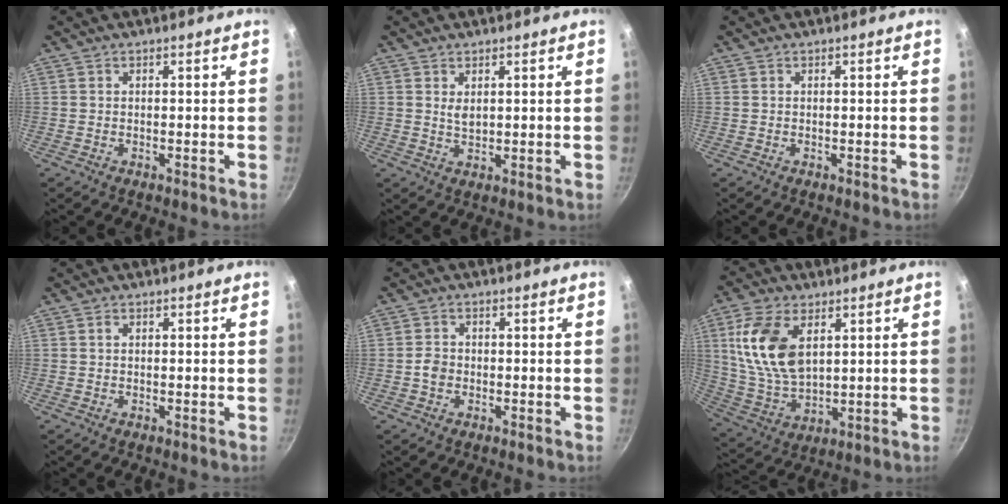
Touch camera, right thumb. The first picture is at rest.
{"total": 2.4, "force": [1.1, 1.2, 1.8], "torque": [-0.030, -0.008, 0.021]}
{"total": 0.0}
{"total": 0.7, "force": [0.2, 0.5, 0.5], "torque": [-0.009, 0.003, 0.003]}
{"total": 2.5, "force": [-0.7, 2.0, 1.3], "torque": [-0.016, 0.012, -0.013]}
{"total": 15.1, "force": [4.7, 8.7, 11.4], "torque": [-0.209, -0.017, 0.103]}